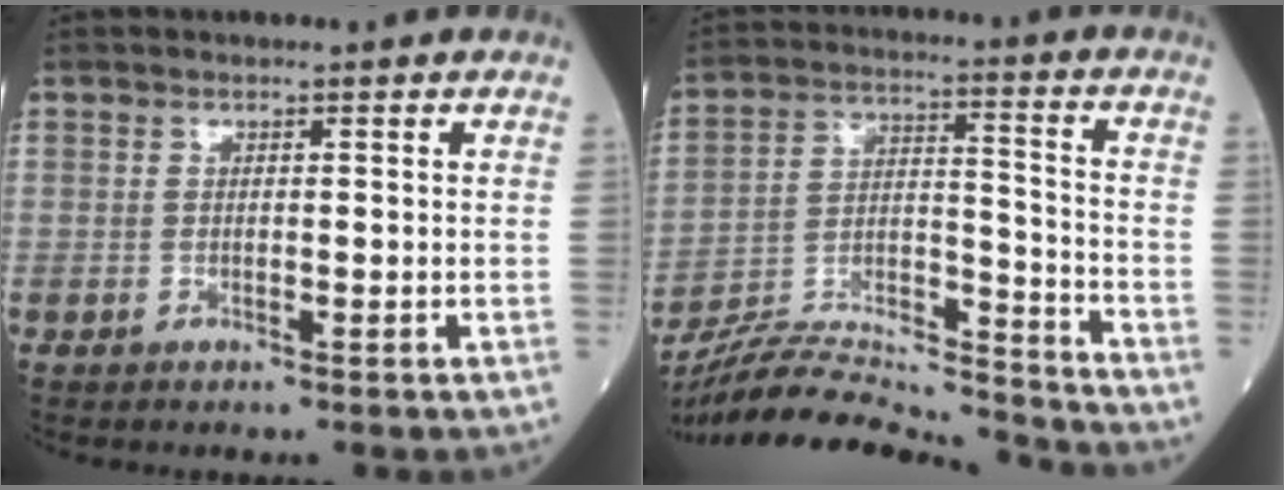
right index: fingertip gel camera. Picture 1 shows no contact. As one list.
[{"total": 18.8, "force": [-18.3, 0.3, 4.4], "torque": [-0.086, 0.022, -0.303]}]